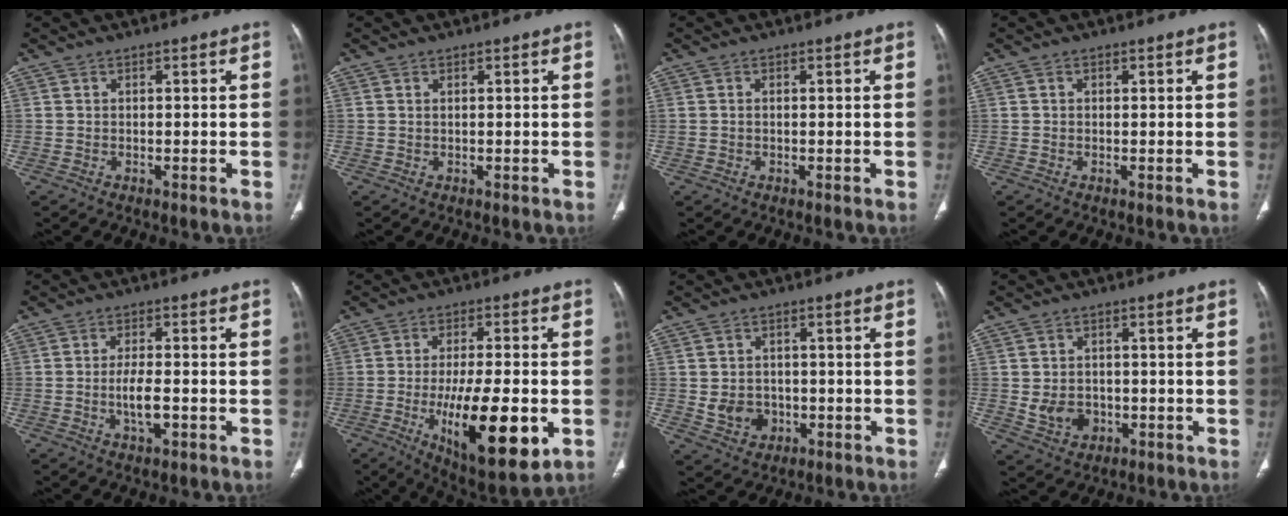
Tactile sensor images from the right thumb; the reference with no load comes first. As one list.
[{"total": 0.0}, {"total": 0.6, "force": [-0.1, 0.4, 0.4], "torque": [-0.012, 0.003, 0.001]}, {"total": 0.0}, {"total": 4.7, "force": [-1.3, 1.7, 4.2], "torque": [-0.076, 0.001, -0.023]}, {"total": 18.6, "force": [-5.1, 6.1, 16.8], "torque": [-0.261, -0.011, -0.067]}, {"total": 5.3, "force": [-0.9, 4.6, 2.5], "torque": [-0.024, 0.007, -0.004]}, {"total": 5.2, "force": [-0.9, 4.3, 2.8], "torque": [-0.034, 0.005, -0.003]}]